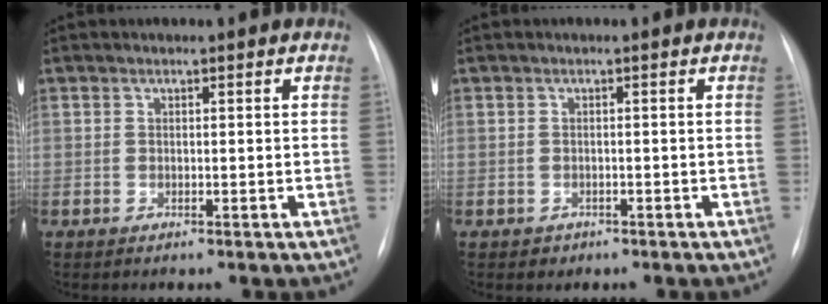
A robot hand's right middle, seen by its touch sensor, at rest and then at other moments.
{"total": 1.1, "force": [-0.6, 0.8, 0.0], "torque": [-0.001, 0.003, -0.007]}